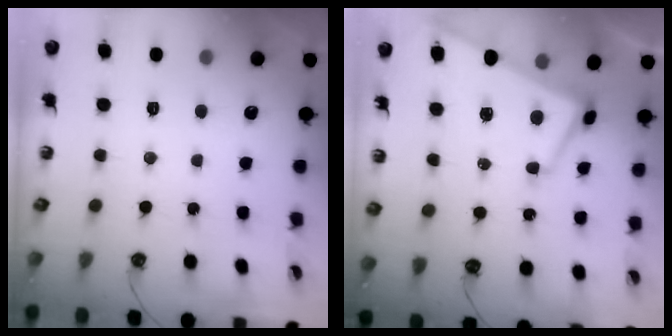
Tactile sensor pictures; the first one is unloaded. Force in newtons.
{"total": 1.0, "press": 0.5, "slide": 0.8}